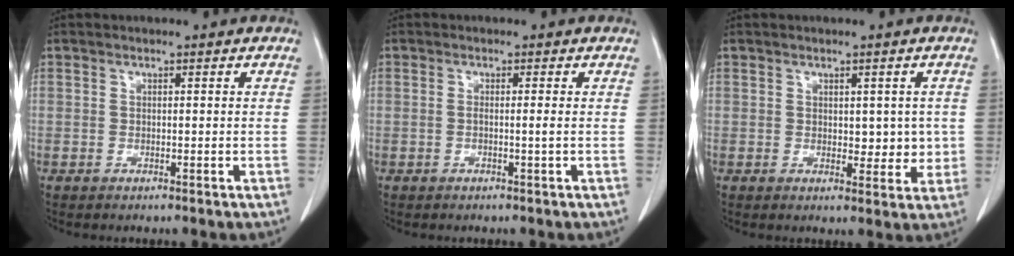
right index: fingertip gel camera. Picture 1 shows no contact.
{"total": 1.1, "force": [-0.1, -0.3, 1.0], "torque": [-0.021, -0.001, -0.004]}
{"total": 4.2, "force": [0.4, 2.5, 3.3], "torque": [-0.029, -0.005, 0.010]}